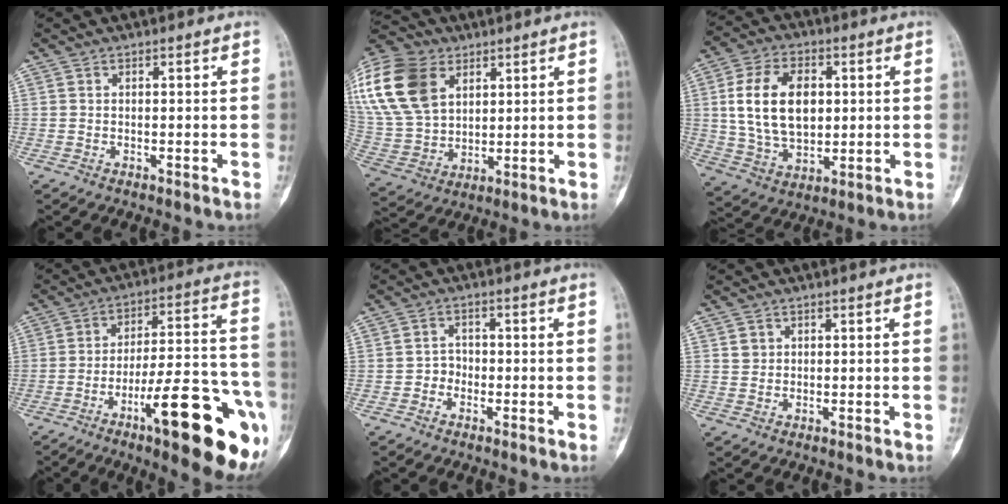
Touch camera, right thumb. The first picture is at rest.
{"total": 22.7, "force": [8.8, 15.5, 14.0], "torque": [-0.309, 0.006, 0.170]}
{"total": 15.4, "force": [2.3, 10.0, 11.5], "torque": [-0.182, -0.004, 0.046]}
{"total": 23.7, "force": [-10.8, 5.4, 20.4], "torque": [-0.232, 0.055, -0.151]}
{"total": 2.4, "force": [-1.0, 2.0, 0.7], "torque": [0.006, 0.011, -0.028]}
{"total": 1.6, "force": [0.6, 1.4, 0.4], "torque": [0.003, -0.001, 0.009]}